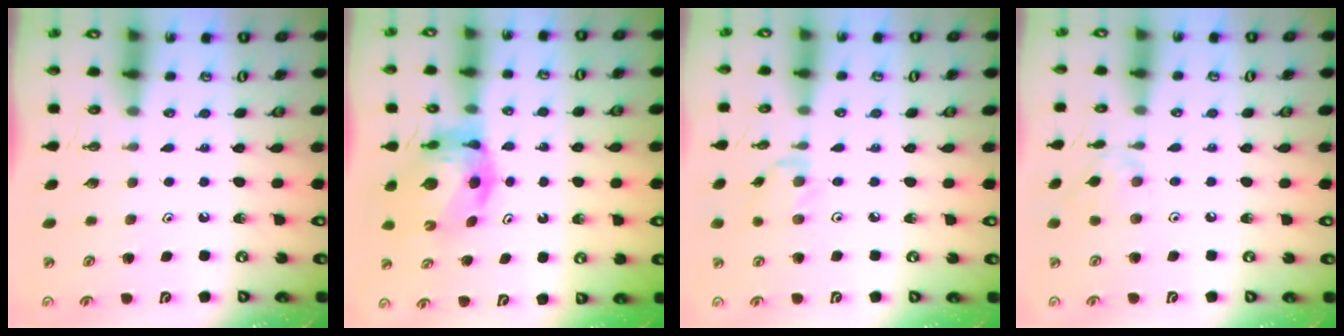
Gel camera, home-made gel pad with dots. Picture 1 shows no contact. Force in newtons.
{"total": 7.5, "press": 7.5, "slide": 0.9}
{"total": 2.4, "press": 2.4, "slide": 0.3}
{"total": 4.2, "press": 4.2, "slide": 0.5}